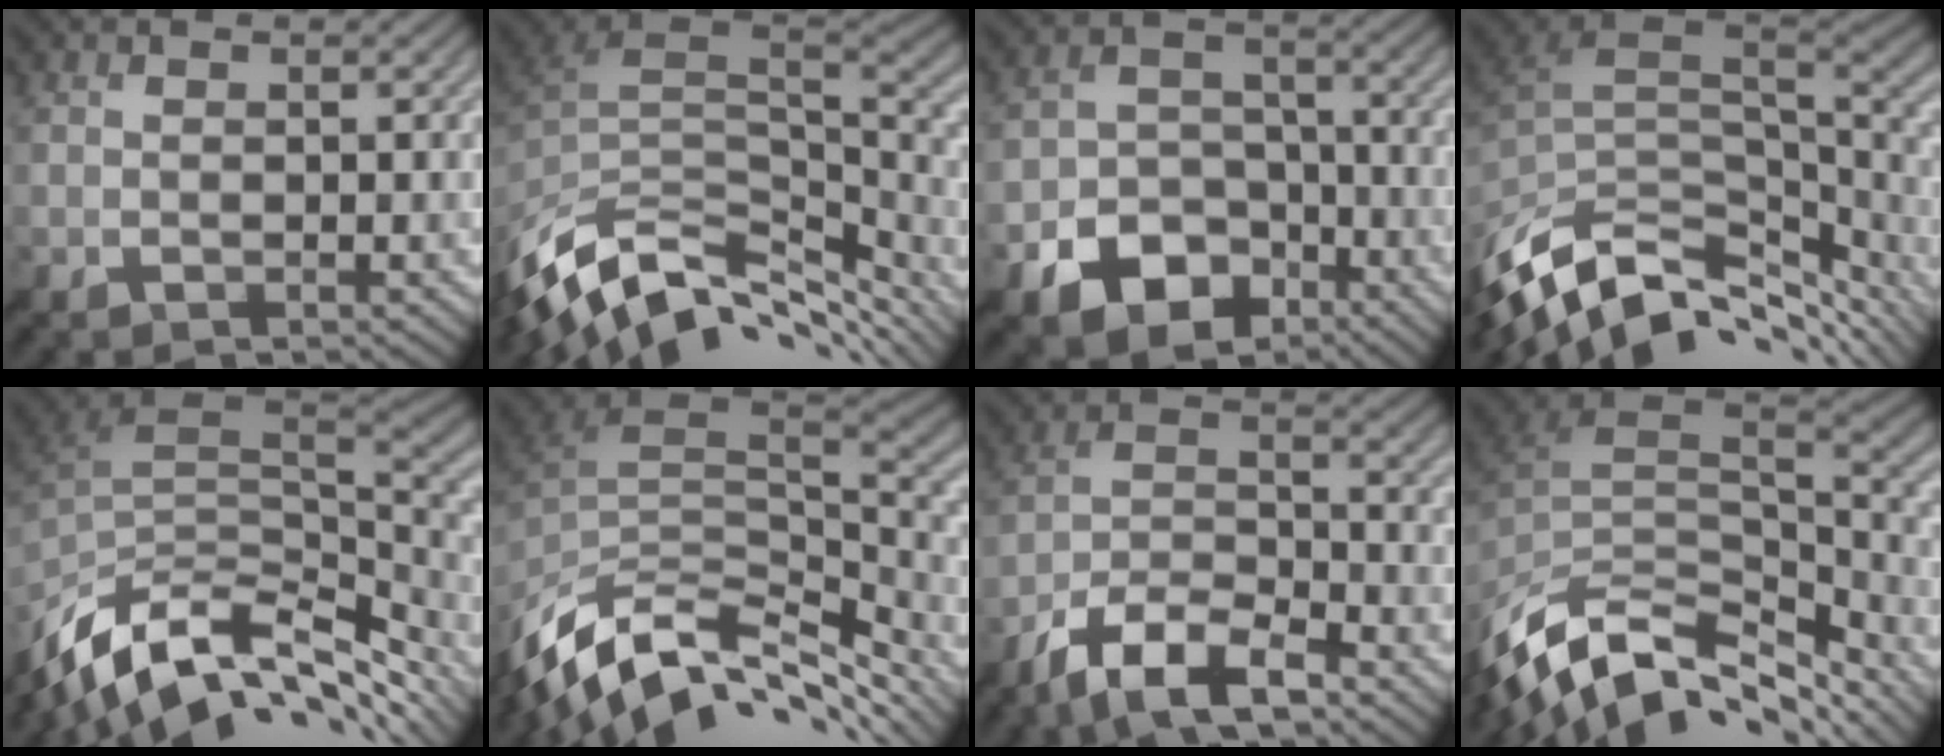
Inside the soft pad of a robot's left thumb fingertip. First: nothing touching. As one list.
[{"total": 13.3, "force": [-7.1, 7.0, 8.8], "torque": [-0.218, -0.014, -0.123]}, {"total": 8.9, "force": [-5.2, 5.9, 4.3], "torque": [-0.084, -0.014, -0.093]}, {"total": 12.3, "force": [-6.0, 6.2, 8.7], "torque": [-0.204, -0.014, -0.095]}, {"total": 14.7, "force": [-6.8, 7.5, 10.7], "torque": [-0.250, -0.017, -0.115]}, {"total": 14.2, "force": [-7.7, 7.3, 9.5], "torque": [-0.230, -0.017, -0.136]}, {"total": 9.9, "force": [-7.2, 3.0, 6.2], "torque": [-0.109, 0.006, -0.149]}, {"total": 14.2, "force": [-8.7, 7.0, 8.8], "torque": [-0.229, -0.015, -0.152]}]